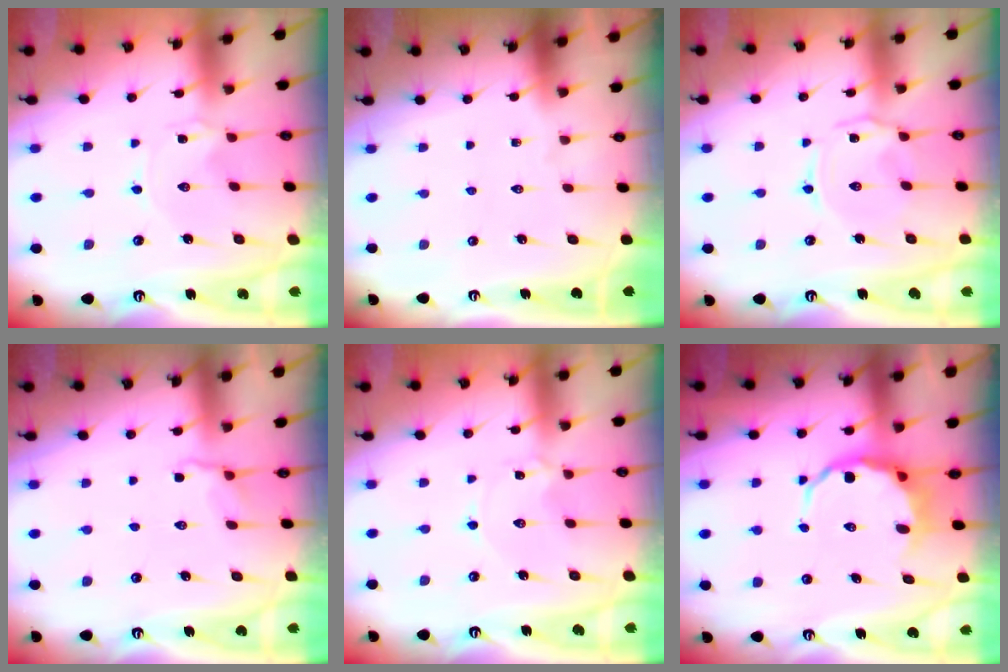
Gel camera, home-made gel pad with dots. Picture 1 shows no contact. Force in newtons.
{"total": 0.0}
{"total": 2.5, "press": 2.5, "slide": 0.6}
{"total": 2.7, "press": 2.1, "slide": 1.7}
{"total": 1.9, "press": 1.9, "slide": 0.2}
{"total": 5.8, "press": 5.5, "slide": 1.8}